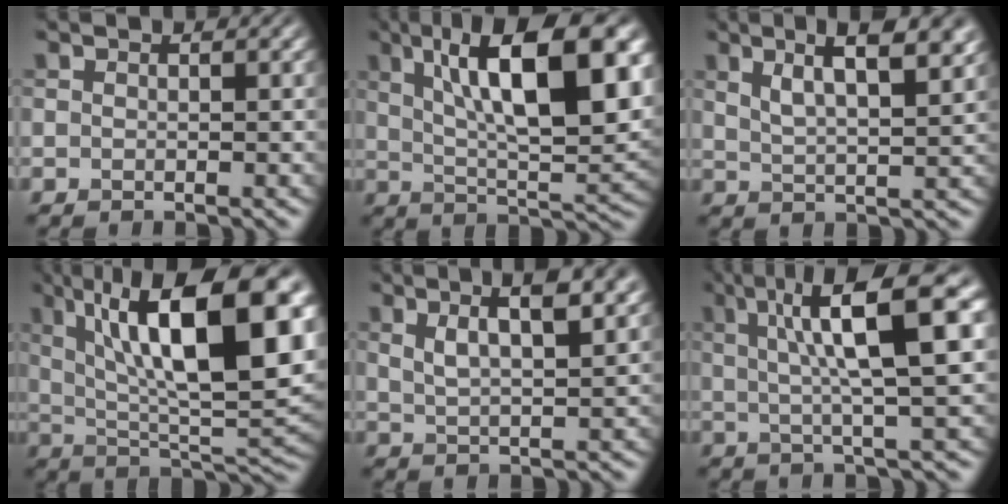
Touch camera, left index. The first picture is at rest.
{"total": 14.1, "force": [5.0, 4.5, 12.5], "torque": [-0.184, 0.003, 0.078]}
{"total": 7.3, "force": [4.0, 2.2, 5.7], "torque": [-0.071, 0.021, 0.053]}
{"total": 16.0, "force": [5.3, 5.1, 14.2], "torque": [-0.216, 0.007, 0.083]}
{"total": 6.3, "force": [3.2, 1.6, 5.2], "torque": [-0.070, 0.021, 0.037]}
{"total": 10.6, "force": [3.3, 1.8, 9.9], "torque": [-0.135, 0.019, 0.046]}